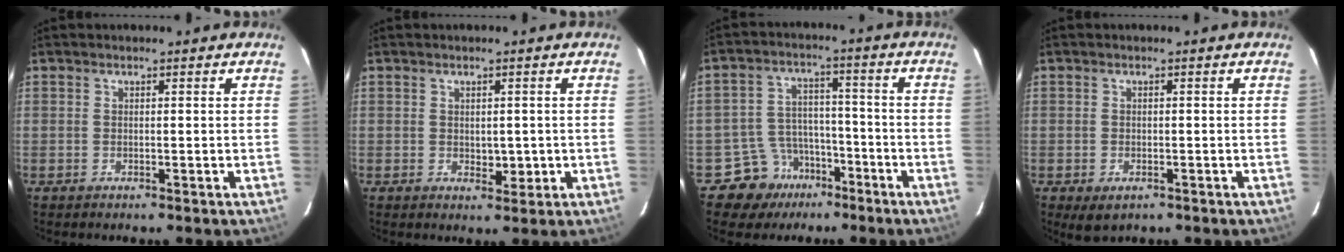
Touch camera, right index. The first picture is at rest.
{"total": 2.6, "force": [-0.2, 1.6, 2.0], "torque": [-0.026, -0.003, 0.005]}
{"total": 8.3, "force": [-4.9, 6.6, 0.6], "torque": [-0.006, 0.034, -0.072]}
{"total": 2.8, "force": [-1.4, 1.7, 1.7], "torque": [-0.031, -0.005, -0.011]}